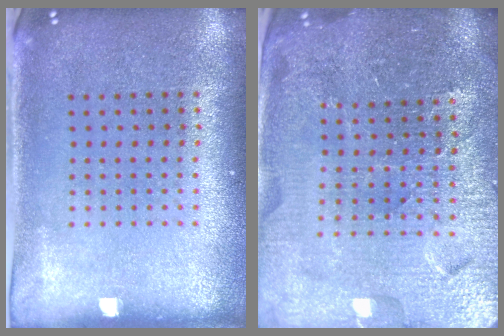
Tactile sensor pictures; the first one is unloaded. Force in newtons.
{"total": 5.1, "press": 4.7, "slide": 1.9}